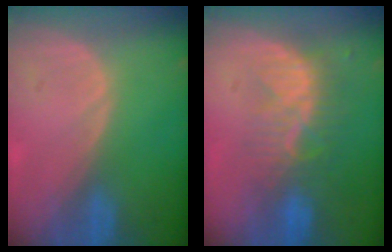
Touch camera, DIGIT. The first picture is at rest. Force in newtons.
{"total": 8.1, "press": 7.4, "slide": 3.5}